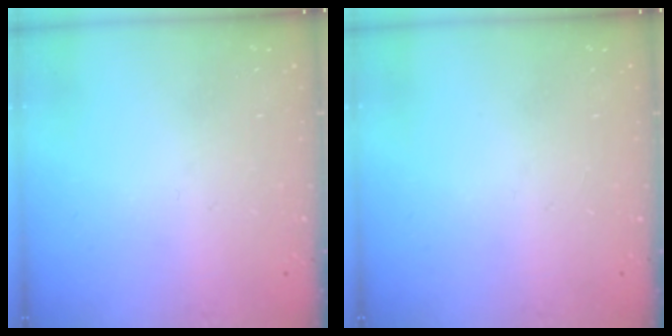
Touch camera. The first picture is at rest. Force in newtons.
{"total": 0.0}